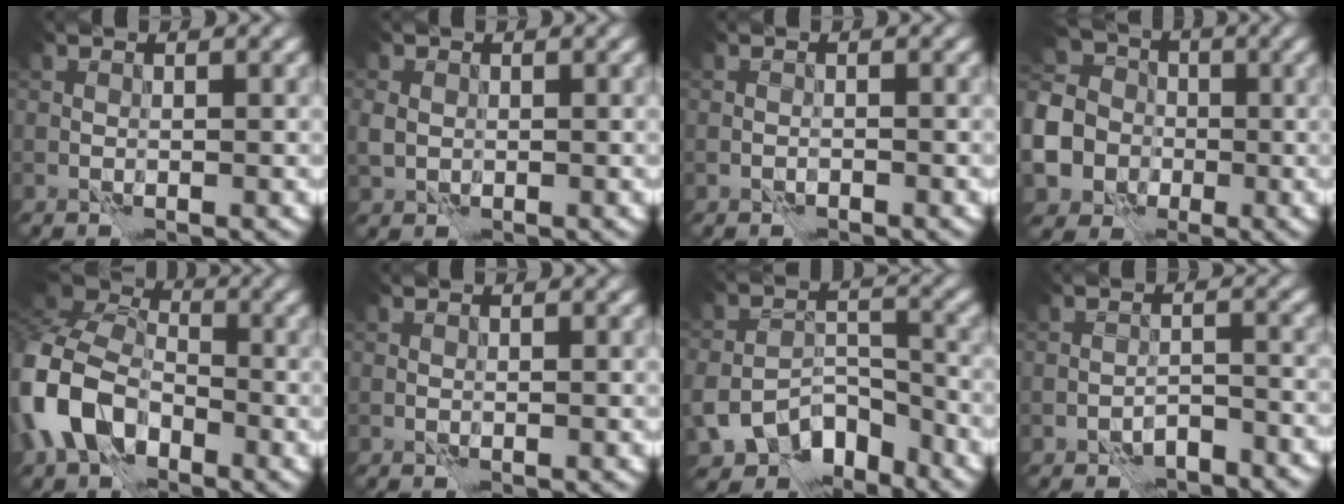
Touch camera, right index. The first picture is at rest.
{"total": 1.7, "force": [-0.1, 1.6, 0.7], "torque": [-0.019, -0.005, -0.003]}
{"total": 0.5, "force": [-0.5, 0.3, 0.1], "torque": [-0.002, 0.003, -0.010]}
{"total": 9.9, "force": [-3.7, 8.7, 3.2], "torque": [-0.097, -0.030, -0.075]}
{"total": 10.5, "force": [-4.3, 7.3, 6.3], "torque": [-0.158, -0.023, -0.094]}
{"total": 0.0}
{"total": 7.3, "force": [-4.8, 4.2, 3.6], "torque": [-0.050, -0.013, -0.083]}
{"total": 3.5, "force": [-2.9, 1.4, 1.6], "torque": [-0.021, 0.003, -0.047]}